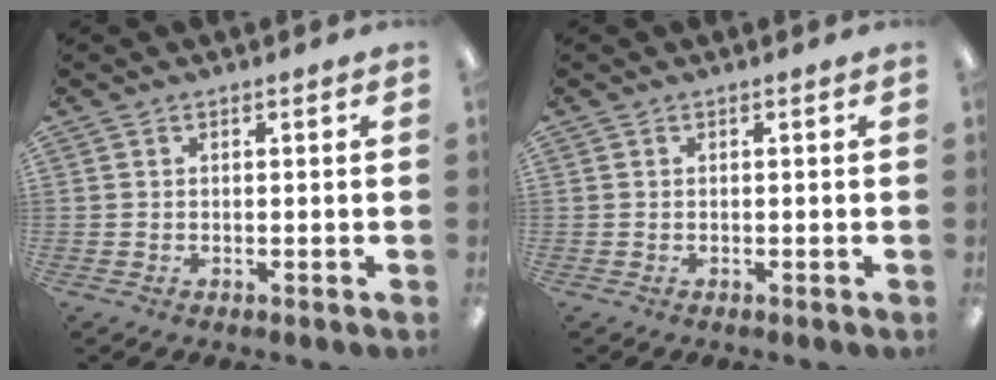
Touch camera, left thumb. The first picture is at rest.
{"total": 0.0}